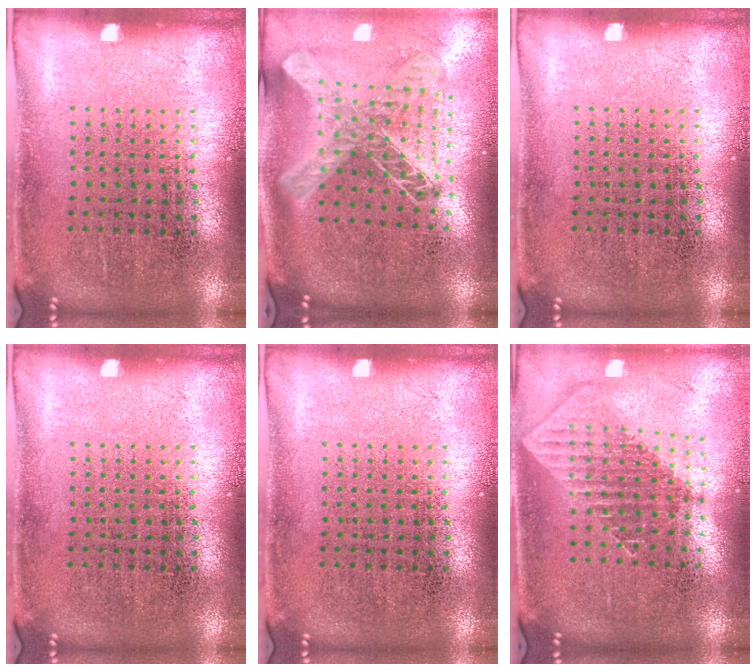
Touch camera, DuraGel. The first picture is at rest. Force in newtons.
{"total": 1.9, "press": 1.6, "slide": 1.1}
{"total": 0.0}
{"total": 0.0}
{"total": 0.0}
{"total": 1.8, "press": 1.5, "slide": 1.1}